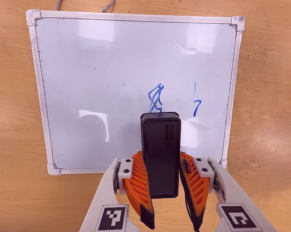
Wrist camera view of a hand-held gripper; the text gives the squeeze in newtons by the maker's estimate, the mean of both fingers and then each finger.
{"total": 8.3, "left": 7.2, "right": 9.4}